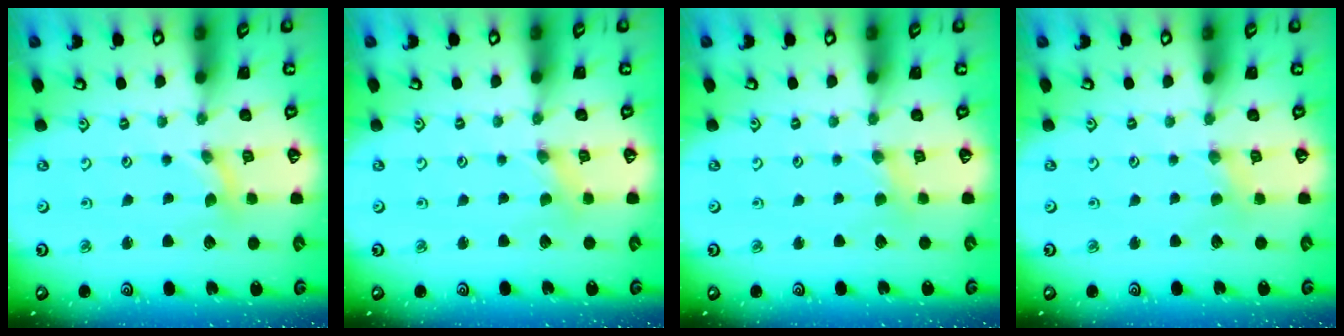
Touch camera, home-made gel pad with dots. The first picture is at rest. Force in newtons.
{"total": 0.0}
{"total": 1.4, "press": 1.4, "slide": 0.3}
{"total": 1.8, "press": 1.8, "slide": 0.4}